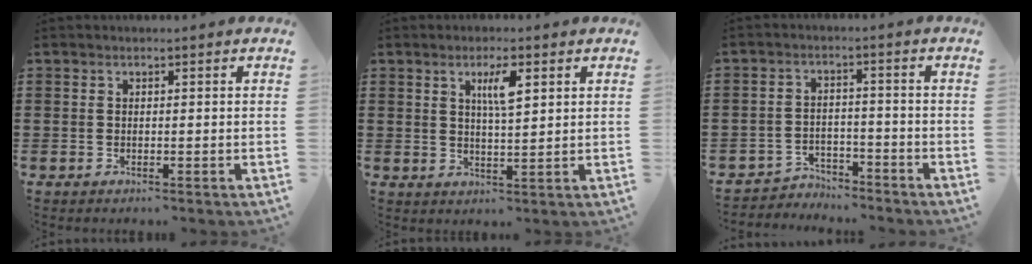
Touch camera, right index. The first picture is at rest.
{"total": 4.3, "force": [1.8, 1.0, 3.7], "torque": [-0.071, 0.005, 0.026]}
{"total": 3.6, "force": [-3.5, 0.6, -0.2], "torque": [-0.007, 0.002, -0.076]}